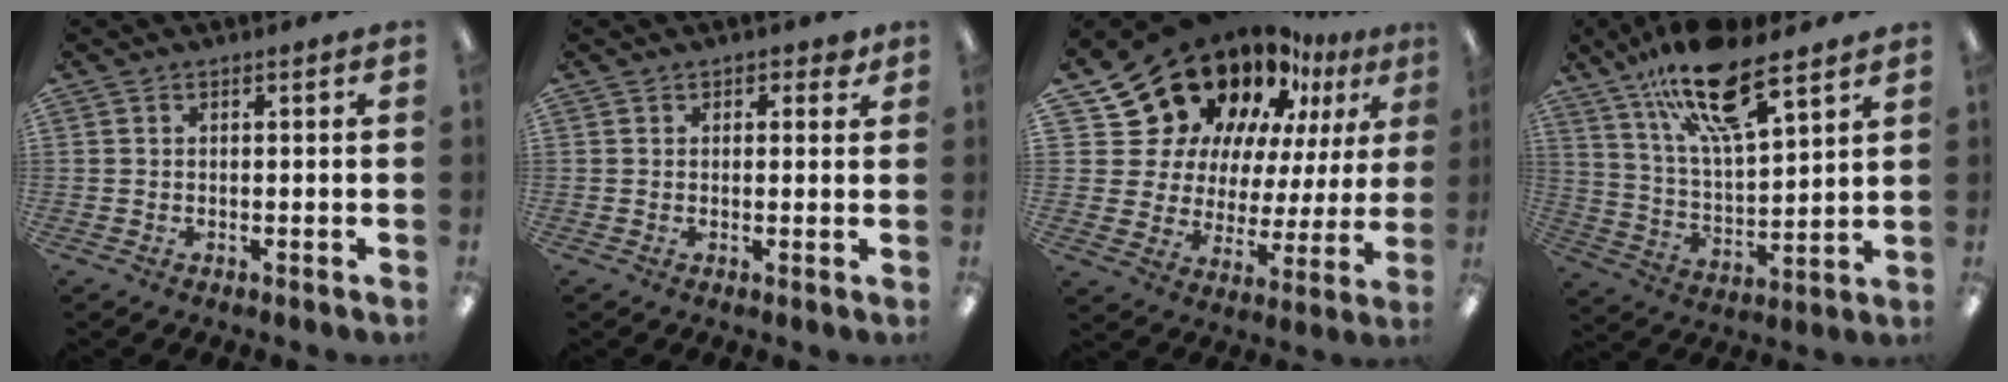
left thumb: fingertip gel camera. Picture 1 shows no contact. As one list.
[{"total": 1.7, "force": [1.0, 1.2, 0.7], "torque": [-0.006, 0.001, 0.017]}, {"total": 21.4, "force": [16.3, 12.1, 6.8], "torque": [-0.139, -0.115, 0.312]}, {"total": 18.9, "force": [12.9, 5.9, 12.5], "torque": [-0.216, -0.066, 0.218]}]